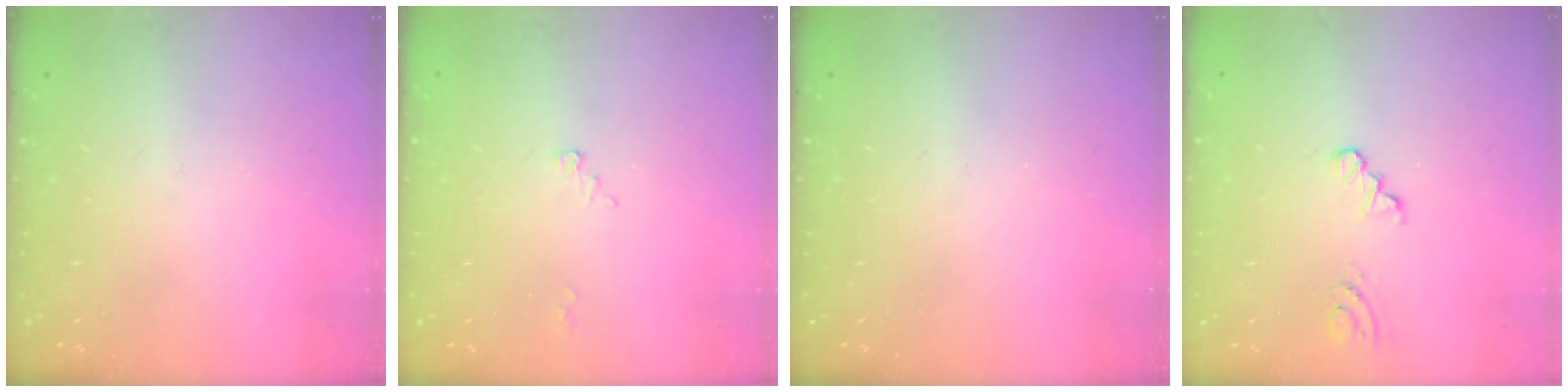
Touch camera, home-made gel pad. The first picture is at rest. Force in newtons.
{"total": 2.1, "press": 2.1, "slide": 0.2}
{"total": 0.0}
{"total": 0.0}